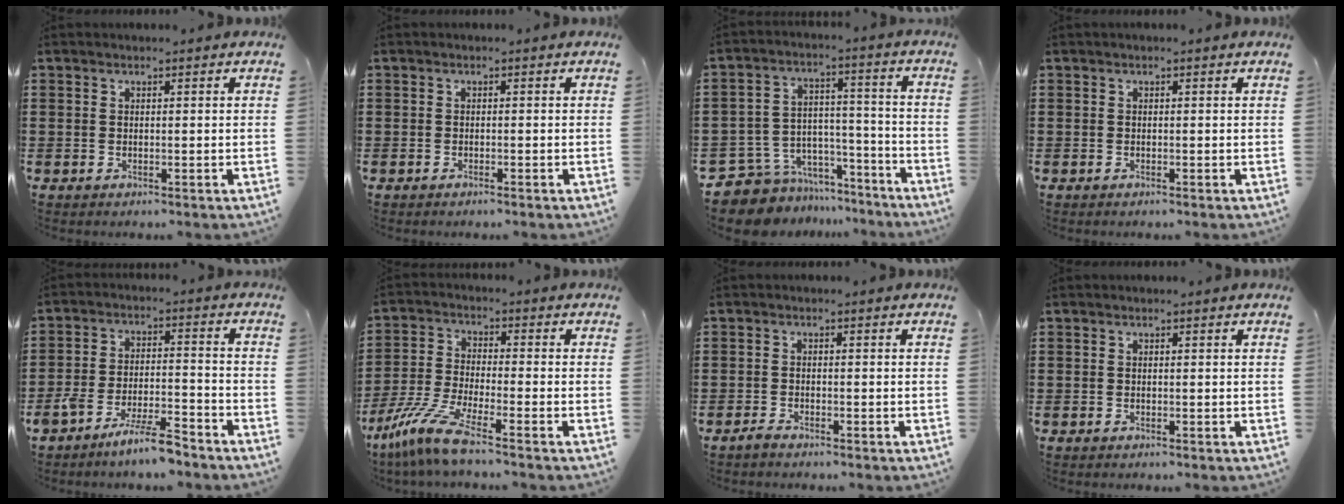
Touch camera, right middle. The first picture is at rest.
{"total": 0.5, "force": [-0.5, -0.1, 0.2], "torque": [-0.008, -0.005, -0.007]}
{"total": 8.2, "force": [-7.4, 3.4, 0.6], "torque": [-0.026, 0.009, -0.142]}
{"total": 0.0}
{"total": 7.6, "force": [-6.5, 1.0, 3.7], "torque": [-0.084, -0.001, -0.124]}
{"total": 8.9, "force": [-6.5, 0.9, 6.0], "torque": [-0.142, -0.015, -0.131]}
{"total": 1.3, "force": [-1.2, 0.0, 0.4], "torque": [-0.013, -0.005, -0.022]}
{"total": 0.0}